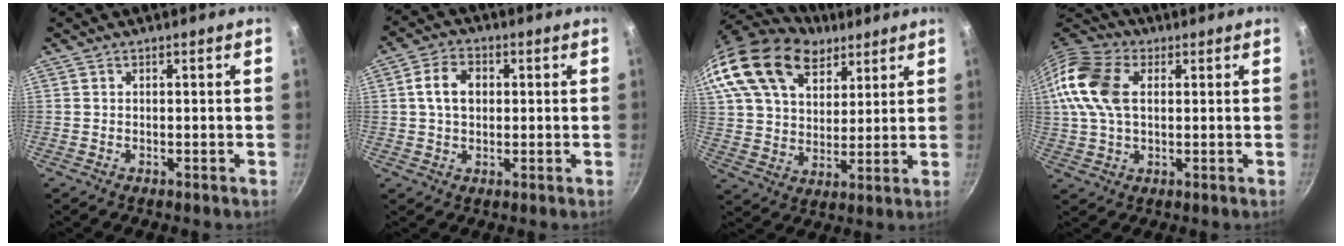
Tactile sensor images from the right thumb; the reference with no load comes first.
{"total": 6.7, "force": [0.9, 4.8, 4.5], "torque": [-0.065, 0.008, 0.010]}
{"total": 20.8, "force": [13.8, 11.9, 10.0], "torque": [-0.165, -0.025, 0.254]}
{"total": 15.0, "force": [2.9, 9.8, 11.0], "torque": [-0.218, 0.019, 0.042]}